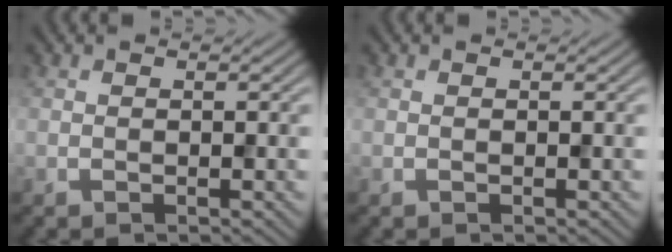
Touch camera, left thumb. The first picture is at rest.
{"total": 0.0}